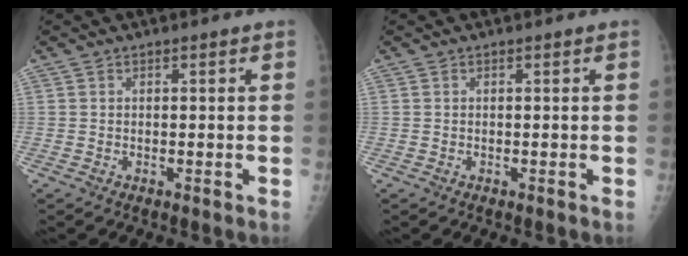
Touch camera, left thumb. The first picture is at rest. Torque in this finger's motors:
{"motor_torque": [0.00, 0.00, -0.01, 0.00, 0.00]}